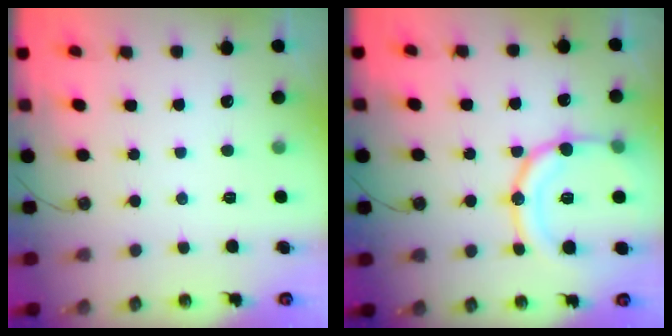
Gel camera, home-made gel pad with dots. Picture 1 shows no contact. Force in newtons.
{"total": 17.8, "press": 17.6, "slide": 3.2}